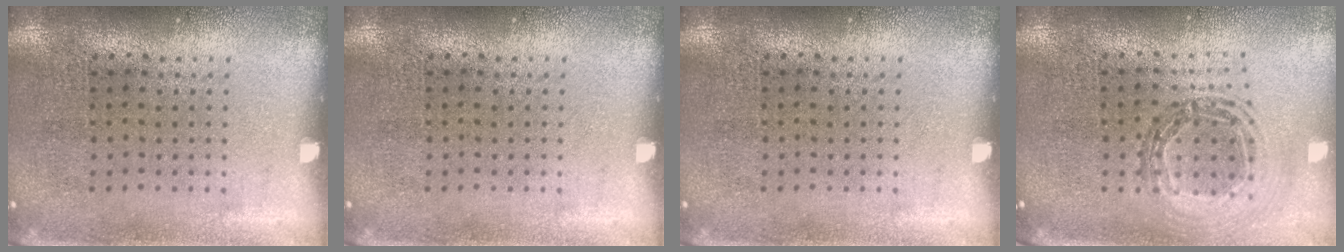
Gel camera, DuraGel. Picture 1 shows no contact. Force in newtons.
{"total": 0.0}
{"total": 0.0}
{"total": 0.9, "press": 0.9, "slide": 0.1}